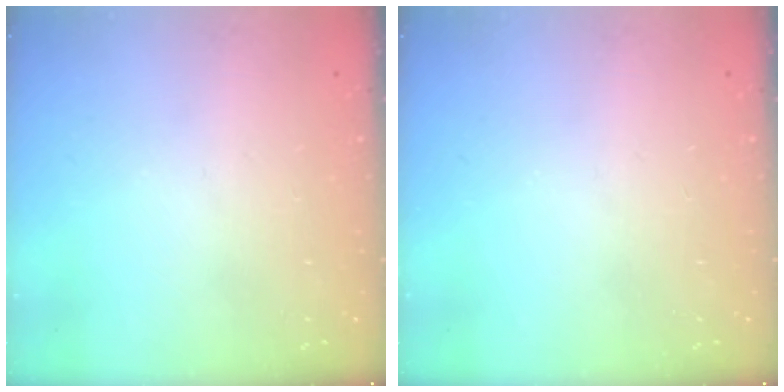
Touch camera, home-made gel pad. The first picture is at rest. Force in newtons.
{"total": 0.0}